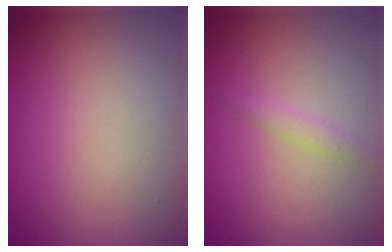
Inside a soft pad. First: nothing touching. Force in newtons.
{"total": 1.2, "press": 1.2, "slide": 0.1}